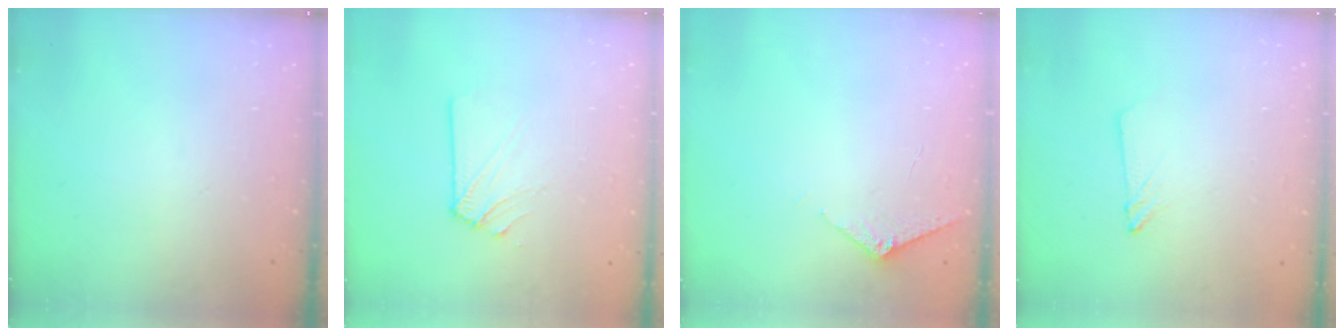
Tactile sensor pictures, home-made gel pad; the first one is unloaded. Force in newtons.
{"total": 2.9, "press": 2.8, "slide": 0.5}
{"total": 2.9, "press": 2.9, "slide": 0.3}
{"total": 2.4, "press": 2.4, "slide": 0.2}